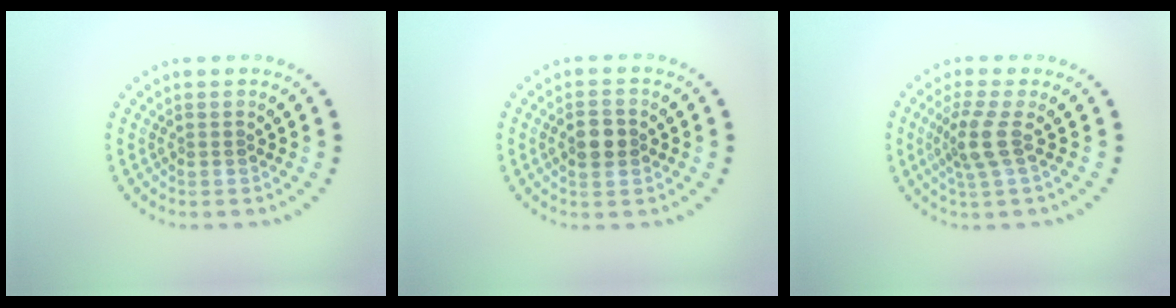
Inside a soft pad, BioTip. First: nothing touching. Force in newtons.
{"total": 2.9, "press": 2.9, "slide": 0.0}
{"total": 2.8, "press": 2.1, "slide": 1.8}